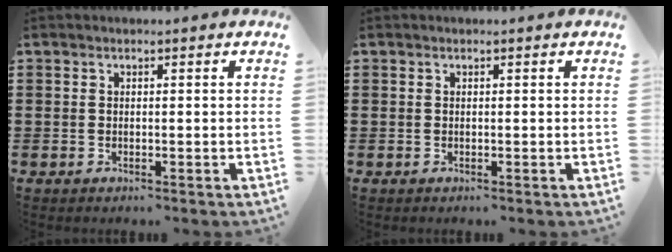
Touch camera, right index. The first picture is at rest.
{"total": 0.0}